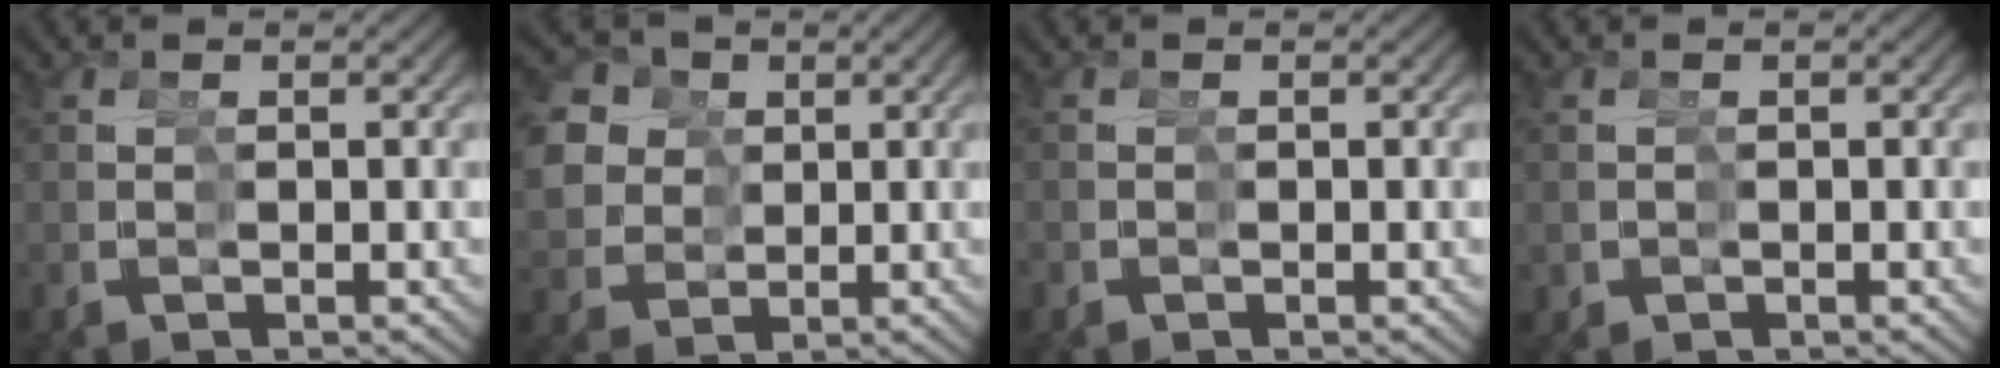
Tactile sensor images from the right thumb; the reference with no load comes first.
{"total": 8.0, "force": [2.8, 7.0, 2.7], "torque": [-0.073, -0.011, 0.047]}
{"total": 0.8, "force": [-0.3, 0.8, 0.1], "torque": [-0.004, -0.007, -0.003]}
{"total": 1.5, "force": [-0.2, 1.5, 0.2], "torque": [-0.014, -0.011, 0.006]}